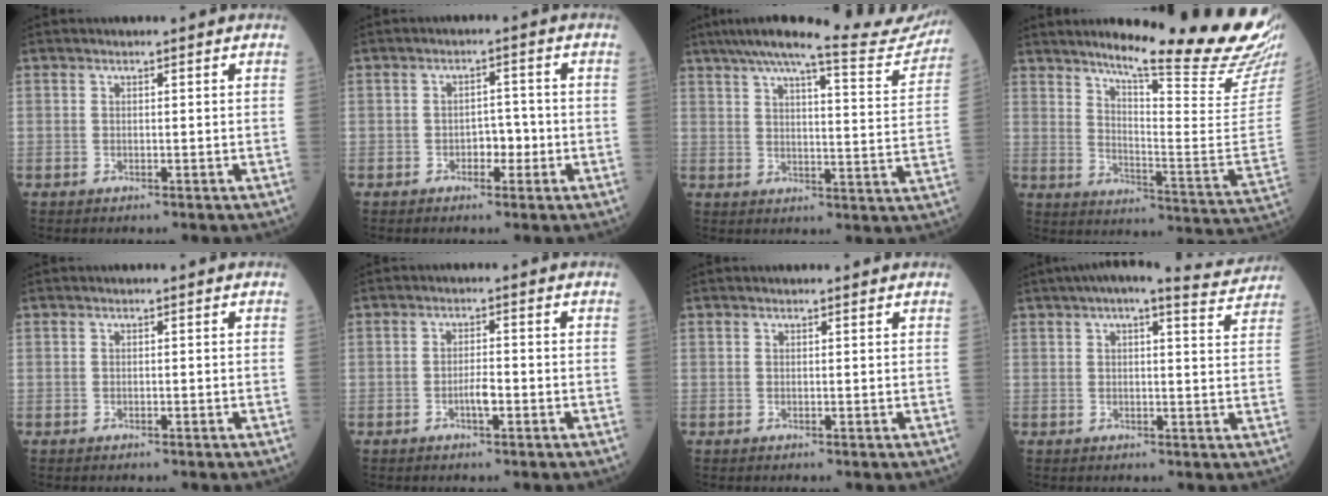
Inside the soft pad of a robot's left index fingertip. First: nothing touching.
{"total": 2.9, "force": [-1.3, 1.6, 2.0], "torque": [-0.020, 0.005, -0.023]}
{"total": 18.0, "force": [16.7, 0.5, 6.6], "torque": [-0.096, -0.043, 0.206]}
{"total": 23.8, "force": [19.3, -0.5, 13.9], "torque": [-0.202, -0.097, 0.248]}
{"total": 0.0}
{"total": 2.3, "force": [-1.2, 0.4, 2.0], "torque": [-0.033, -0.001, -0.023]}
{"total": 1.1, "force": [1.0, 0.2, 0.2], "torque": [-0.008, 0.002, 0.008]}
{"total": 9.2, "force": [8.2, 0.8, 4.1], "torque": [-0.052, 0.008, 0.087]}